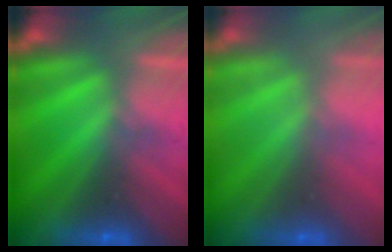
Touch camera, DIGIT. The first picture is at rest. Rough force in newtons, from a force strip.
{"total": 2.5}